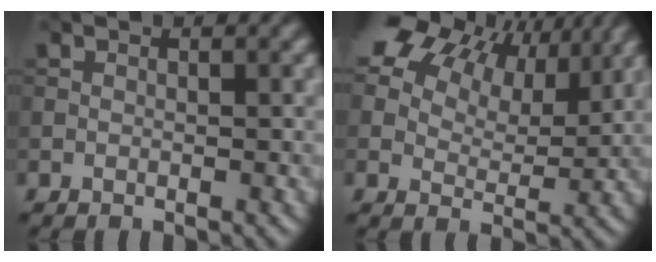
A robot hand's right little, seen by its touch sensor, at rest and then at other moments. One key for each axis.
{"total": 12.1, "fx": 7.9, "fy": 6.8, "fz": 6.3, "tx": -0.152, "ty": 0.019, "tz": 0.155}